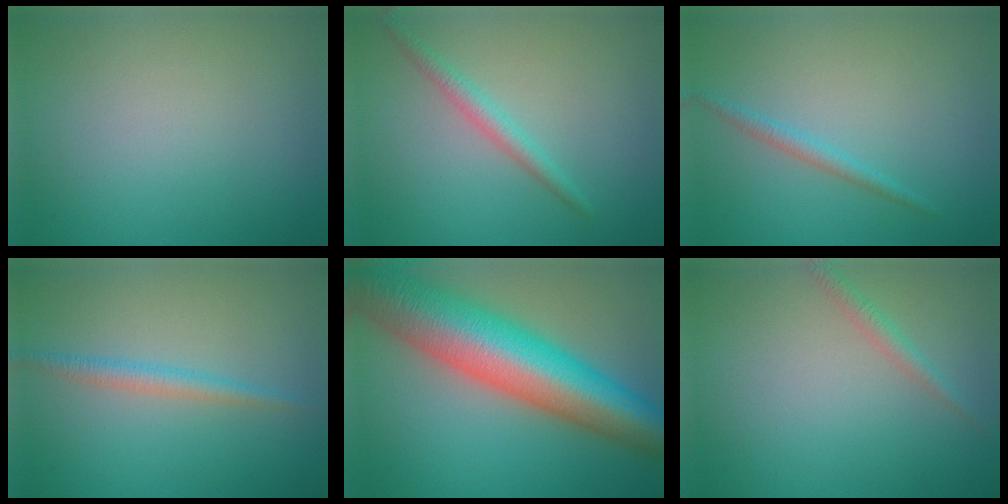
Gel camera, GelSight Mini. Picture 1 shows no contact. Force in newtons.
{"total": 1.9, "press": 1.9, "slide": 0.1}
{"total": 1.4, "press": 1.4, "slide": 0.1}
{"total": 1.8, "press": 1.8, "slide": 0.1}
{"total": 13.8, "press": 13.8, "slide": 0.4}
{"total": 1.4, "press": 1.4, "slide": 0.1}